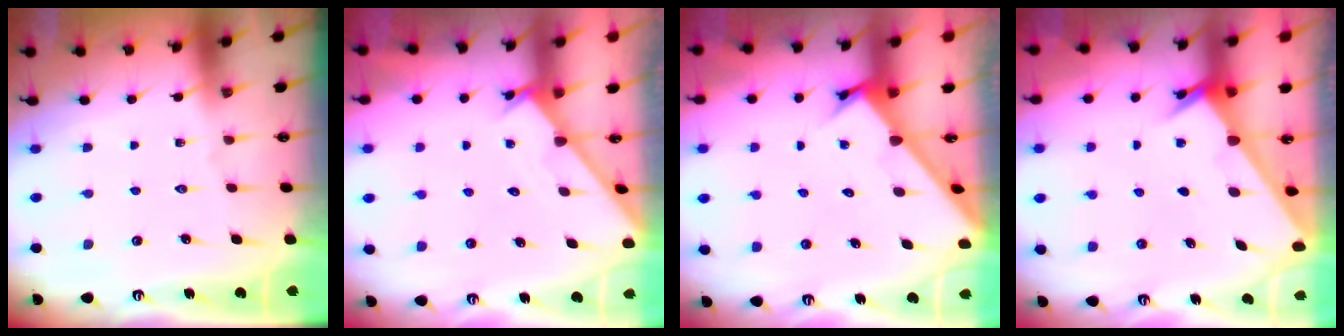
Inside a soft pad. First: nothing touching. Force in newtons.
{"total": 2.6, "press": 2.6, "slide": 0.2}
{"total": 2.6, "press": 2.6, "slide": 0.2}
{"total": 2.3, "press": 2.3, "slide": 0.3}